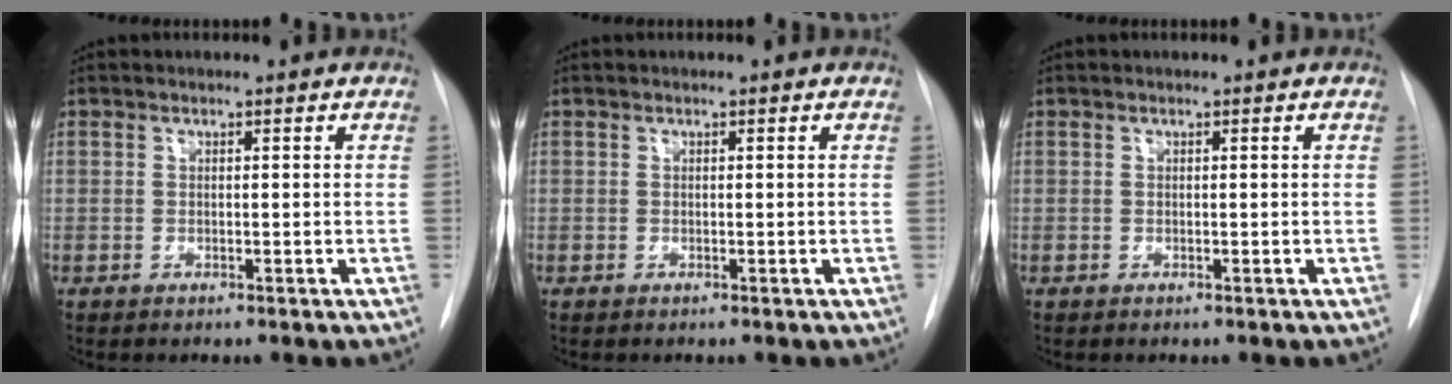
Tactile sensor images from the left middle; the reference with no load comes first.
{"total": 0.0}
{"total": 0.0}